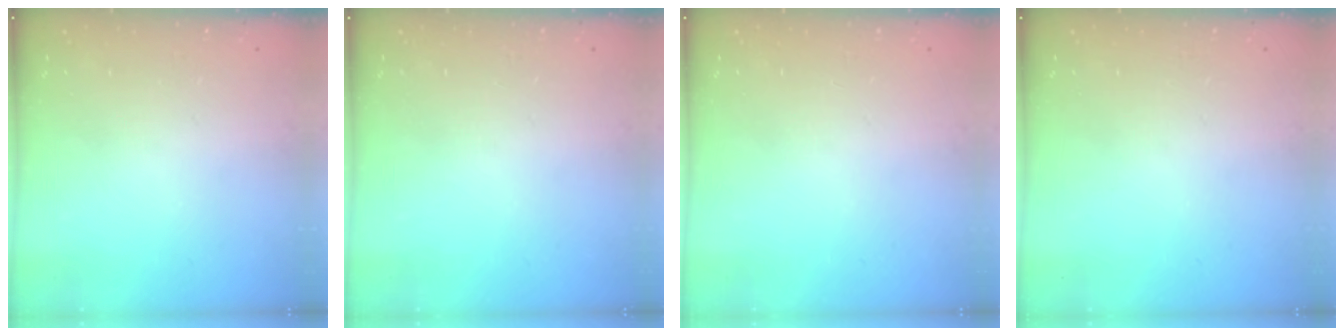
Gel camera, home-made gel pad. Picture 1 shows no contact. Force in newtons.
{"total": 0.0}
{"total": 0.0}
{"total": 0.0}